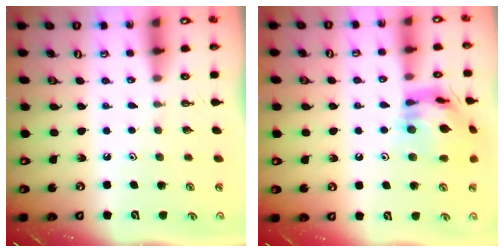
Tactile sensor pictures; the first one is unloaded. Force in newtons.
{"total": 15.8, "press": 15.7, "slide": 1.5}